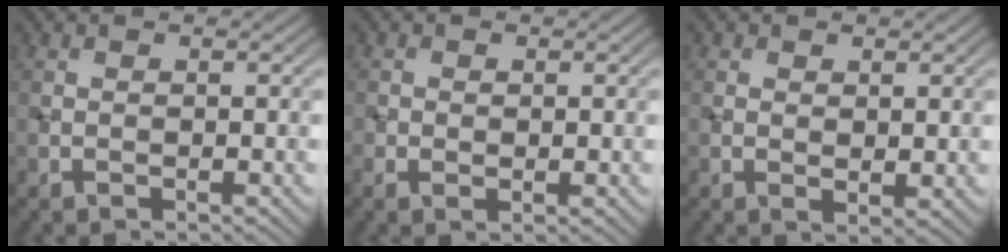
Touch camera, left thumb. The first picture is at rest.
{"total": 1.6, "force": [-0.1, 1.2, 1.0], "torque": [-0.019, -0.003, -0.004]}
{"total": 1.5, "force": [0.7, 0.9, 1.0], "torque": [-0.017, -0.005, 0.015]}